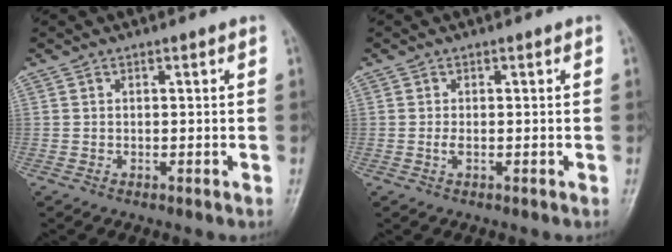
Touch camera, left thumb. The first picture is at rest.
{"total": 1.0, "force": [-0.2, 0.4, 0.9], "torque": [-0.020, 0.002, -0.003]}